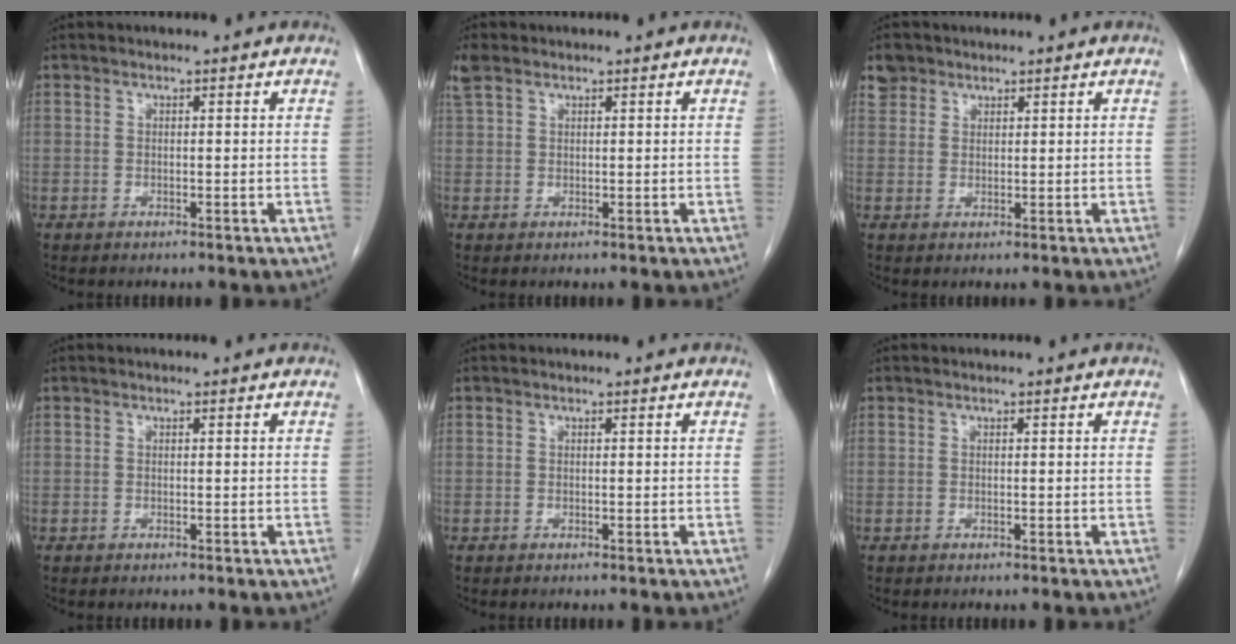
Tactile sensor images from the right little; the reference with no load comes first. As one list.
[{"total": 2.6, "force": [1.8, 1.4, 1.3], "torque": [-0.040, 0.022, 0.041]}, {"total": 2.7, "force": [1.9, 1.9, 0.1], "torque": [0.003, 0.008, 0.031]}, {"total": 0.0}, {"total": 0.0}, {"total": 0.0}]